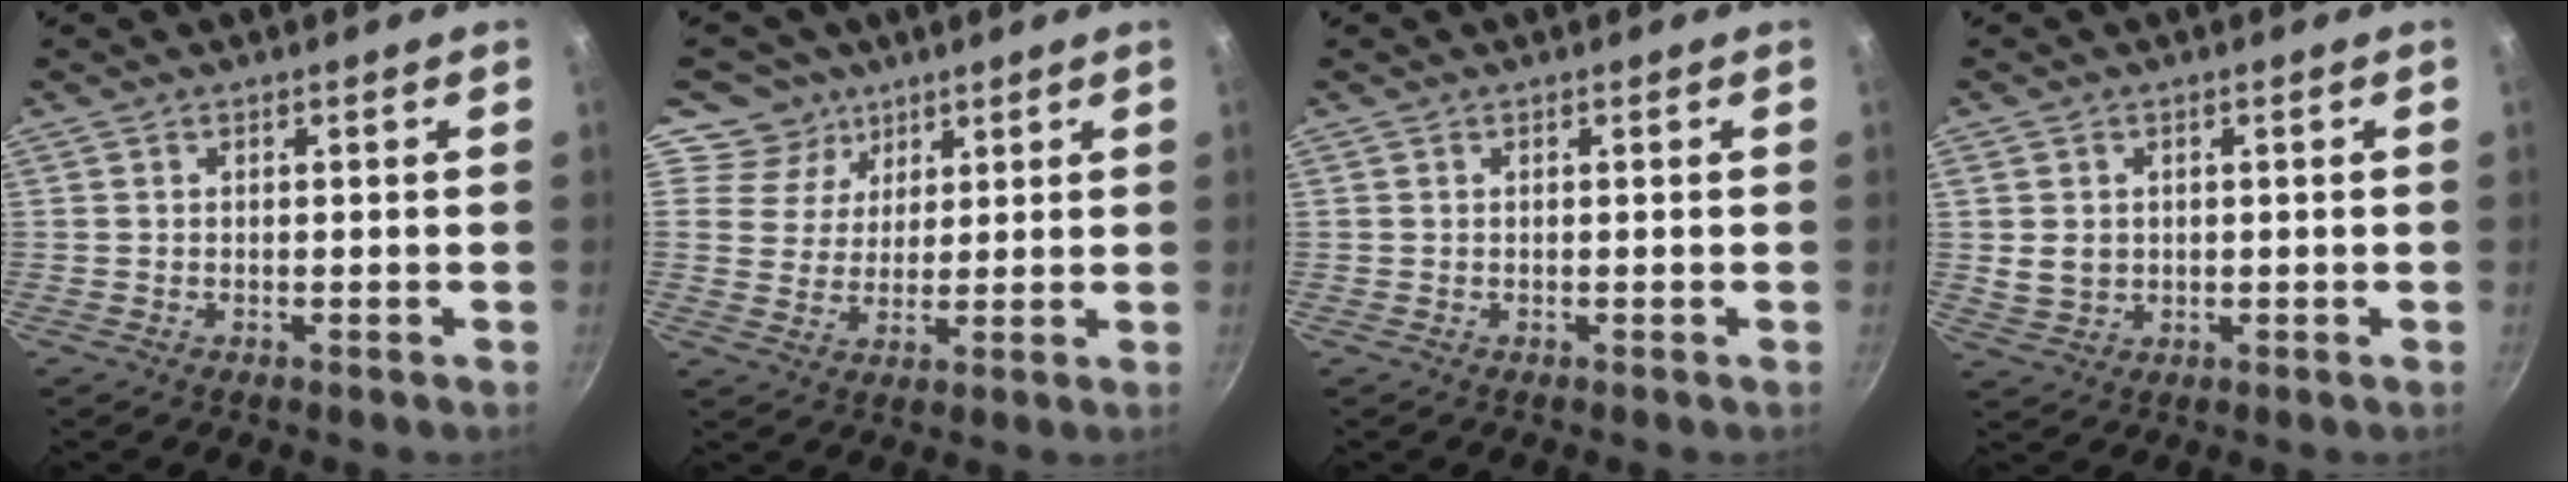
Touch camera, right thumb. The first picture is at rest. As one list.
[{"total": 6.5, "force": [4.1, 5.0, 0.4], "torque": [0.033, -0.026, 0.064]}, {"total": 0.0}, {"total": 4.2, "force": [0.4, 3.5, 2.3], "torque": [-0.033, -0.001, 0.014]}]